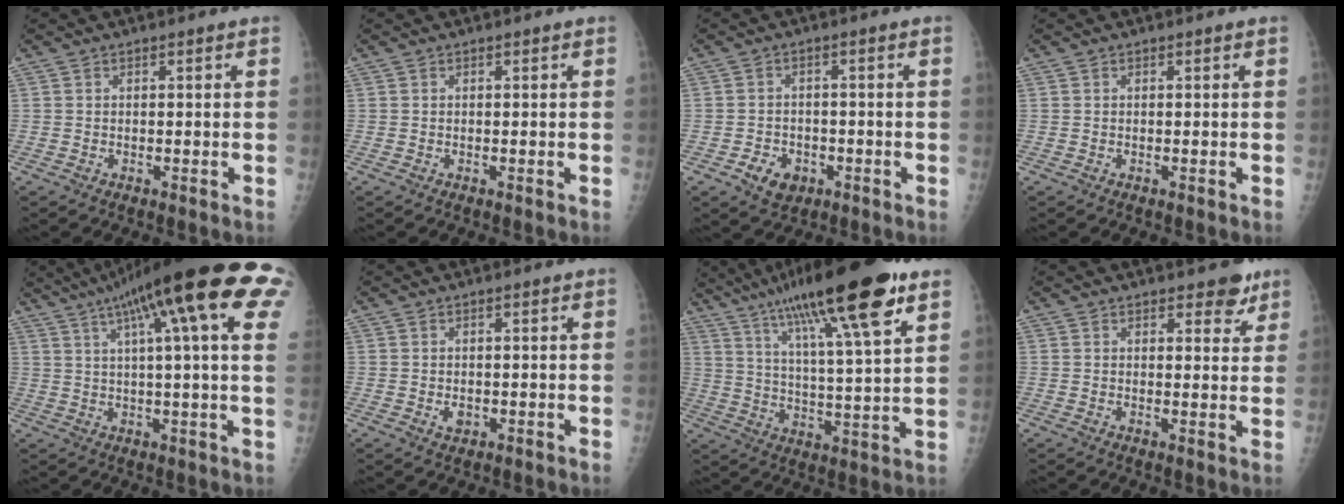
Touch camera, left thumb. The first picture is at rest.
{"total": 0.0}
{"total": 4.9, "force": [-2.3, 3.7, 2.3], "torque": [-0.027, 0.013, -0.029]}
{"total": 0.0}
{"total": 24.7, "force": [11.6, 4.0, 21.5], "torque": [-0.300, 0.025, 0.154]}
{"total": 1.7, "force": [-0.1, 1.2, 1.1], "torque": [-0.011, -0.002, 0.003]}
{"total": 23.2, "force": [13.9, 3.3, 18.2], "torque": [-0.301, -0.031, 0.227]}
{"total": 4.5, "force": [3.2, 2.2, 2.3], "torque": [-0.001, -0.016, 0.040]}